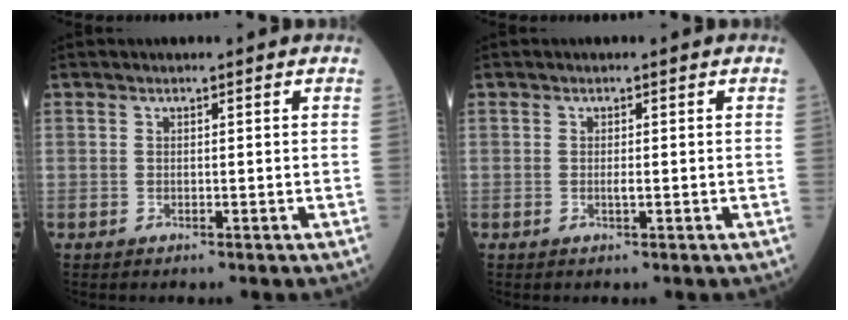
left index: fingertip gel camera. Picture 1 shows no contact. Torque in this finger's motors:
{"motor_torque": [0.18, 0.08, 0.00, 0.00]}